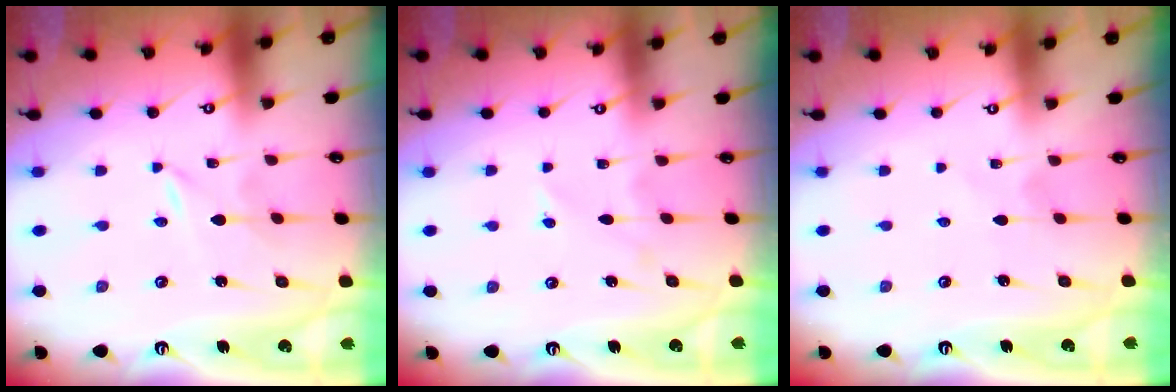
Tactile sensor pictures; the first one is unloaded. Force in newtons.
{"total": 4.5, "press": 4.4, "slide": 0.8}
{"total": 1.4, "press": 1.4, "slide": 0.1}